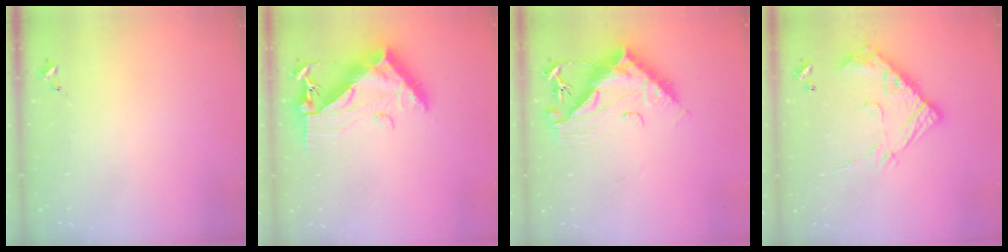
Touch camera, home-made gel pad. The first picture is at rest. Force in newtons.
{"total": 19.1, "press": 19.0, "slide": 1.6}
{"total": 14.6, "press": 14.5, "slide": 1.5}
{"total": 17.5, "press": 17.4, "slide": 1.3}